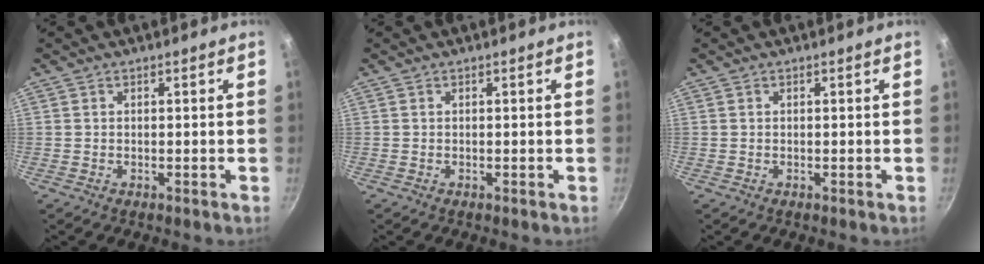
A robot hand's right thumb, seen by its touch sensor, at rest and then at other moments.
{"total": 0.0}
{"total": 0.0}